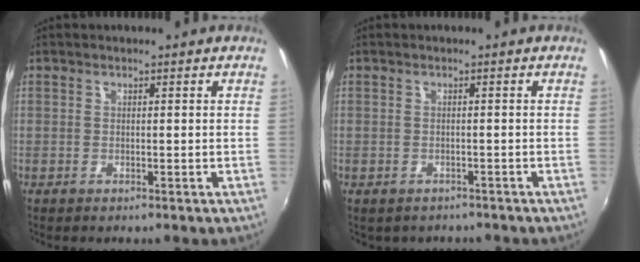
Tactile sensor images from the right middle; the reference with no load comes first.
{"total": 2.4, "force": [-1.7, 1.5, 0.5], "torque": [-0.017, -0.009, -0.021]}